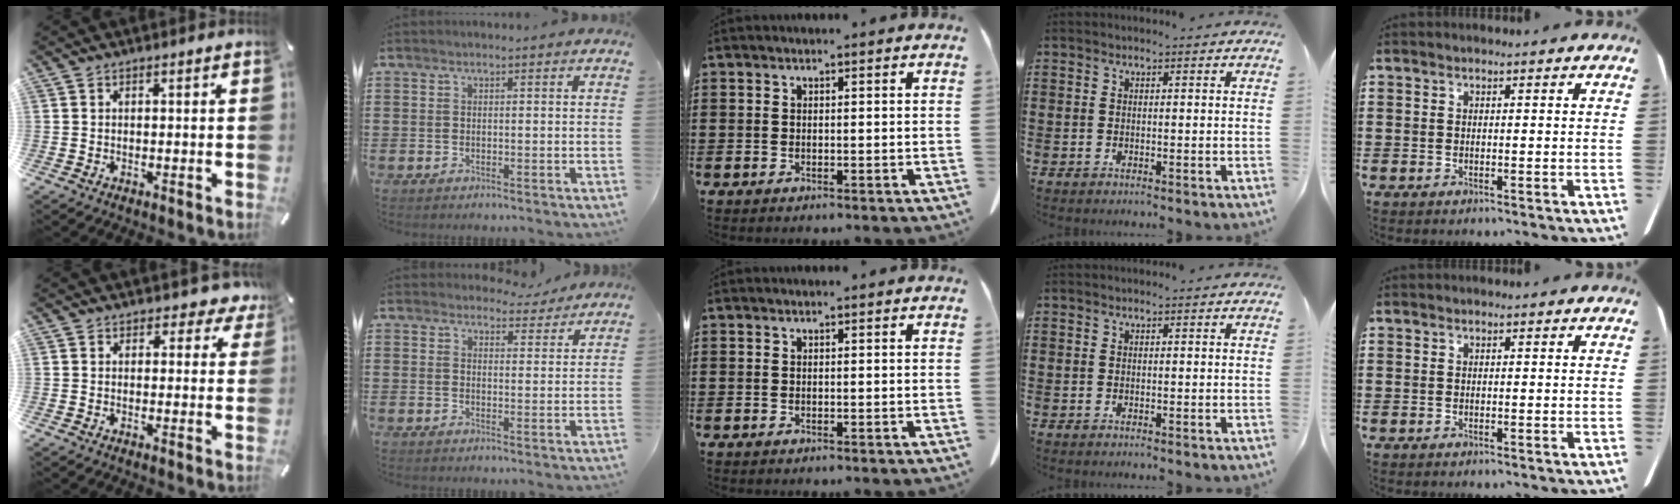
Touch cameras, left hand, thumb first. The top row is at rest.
{"thumb": {"total": 3.5, "force": [2.2, 2.4, 1.2], "torque": [0.001, -0.014, 0.032]}, "index": {"total": 4.0, "force": [3.8, 1.0, 0.6], "torque": [-0.016, -0.013, 0.070]}}